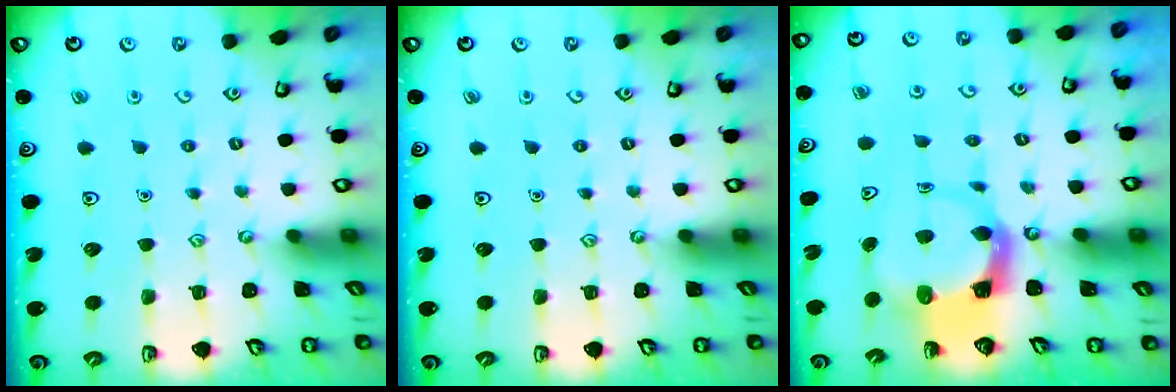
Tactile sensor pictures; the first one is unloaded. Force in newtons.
{"total": 0.0}
{"total": 3.9, "press": 3.8, "slide": 0.6}